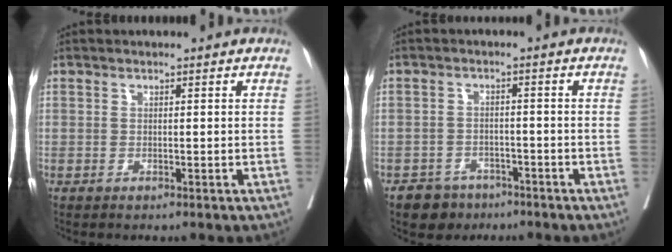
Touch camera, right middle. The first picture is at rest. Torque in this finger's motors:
{"motor_torque": [0.33, -0.40, 0.02, 0.00]}